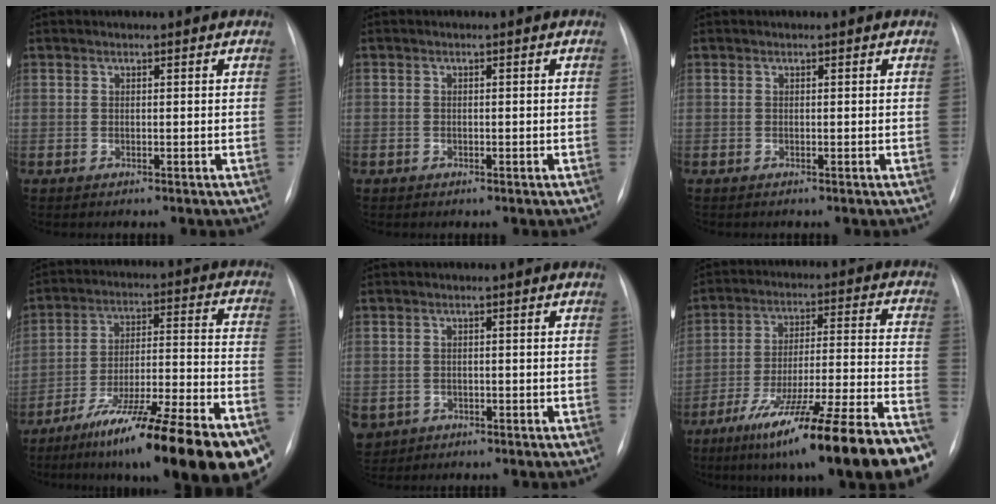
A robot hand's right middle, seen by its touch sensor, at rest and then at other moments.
{"total": 0.5, "force": [-0.3, 0.4, 0.1], "torque": [-0.006, 0.001, -0.005]}
{"total": 0.0}
{"total": 25.3, "force": [-17.2, 2.3, 18.5], "torque": [-0.203, -0.005, -0.278]}
{"total": 5.1, "force": [-2.1, 4.4, 1.4], "torque": [-0.040, 0.002, -0.024]}
{"total": 24.0, "force": [-16.5, 0.8, 17.5], "torque": [-0.206, -0.017, -0.266]}